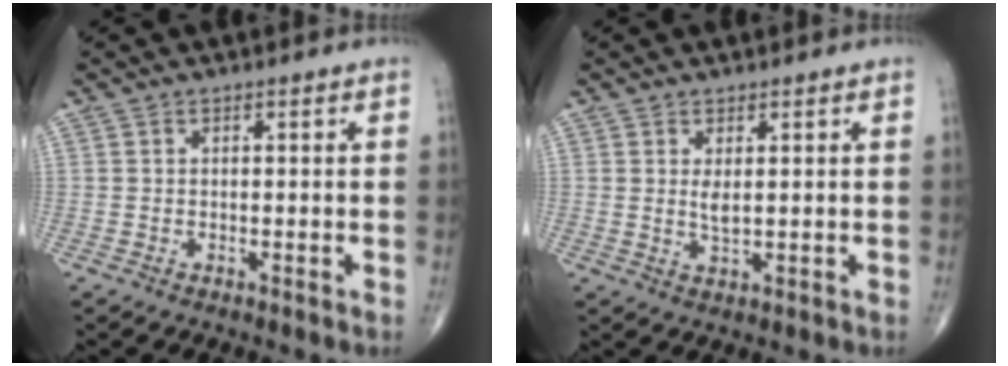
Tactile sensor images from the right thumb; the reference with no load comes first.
{"total": 2.3, "force": [0.7, 0.8, 2.1], "torque": [-0.041, -0.010, 0.017]}